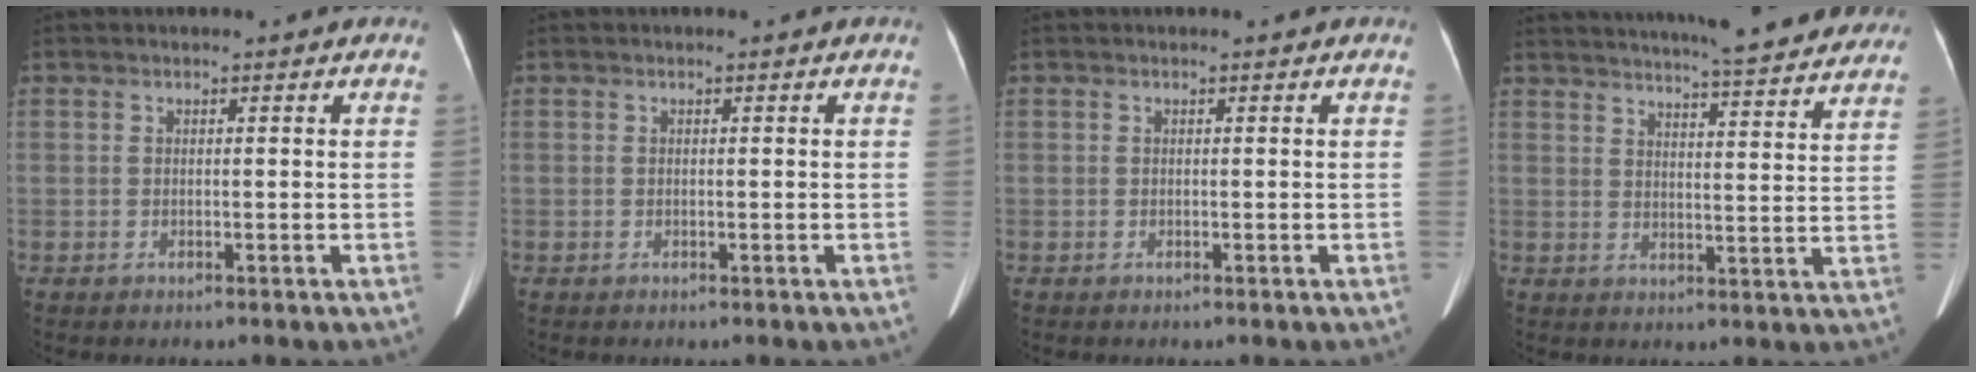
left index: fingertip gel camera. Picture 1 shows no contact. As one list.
[{"total": 0.0}, {"total": 0.0}, {"total": 22.6, "force": [20.4, 2.2, 9.5], "torque": [-0.140, -0.016, 0.251]}]